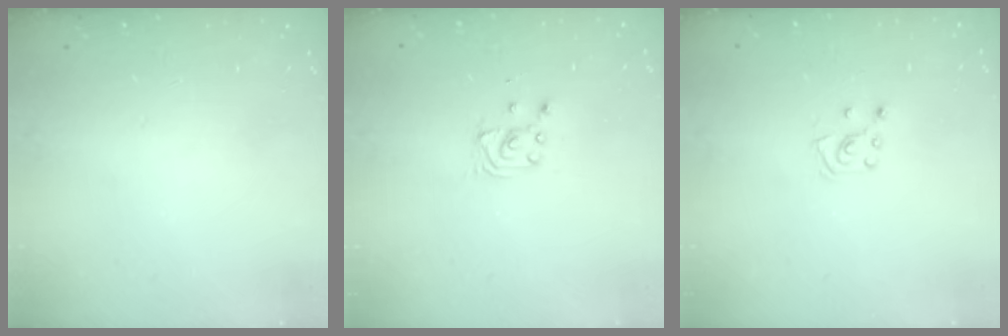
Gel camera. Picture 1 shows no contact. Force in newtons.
{"total": 2.9, "press": 2.9, "slide": 0.4}
{"total": 5.9, "press": 5.8, "slide": 0.7}